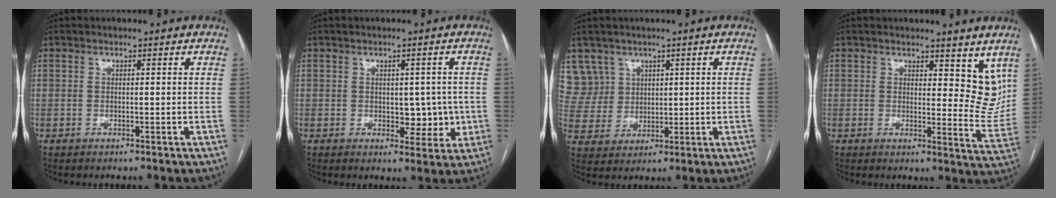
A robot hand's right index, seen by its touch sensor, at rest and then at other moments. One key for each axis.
{"total": 5.5, "fx": -0.2, "fy": 3.3, "fz": 4.3, "tx": -0.044, "ty": 0.008, "tz": 0.006}
{"total": 7.6, "fx": 4.3, "fy": 6.2, "fz": 0.0, "tx": -0.001, "ty": 0.022, "tz": 0.098}
{"total": 8.7, "fx": 6.1, "fy": 3.9, "fz": 4.7, "tx": -0.040, "ty": -0.025, "tz": 0.073}